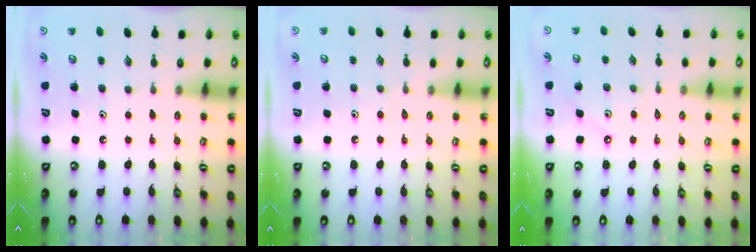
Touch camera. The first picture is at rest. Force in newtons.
{"total": 2.8, "press": 2.7, "slide": 0.5}
{"total": 3.6, "press": 3.5, "slide": 0.4}